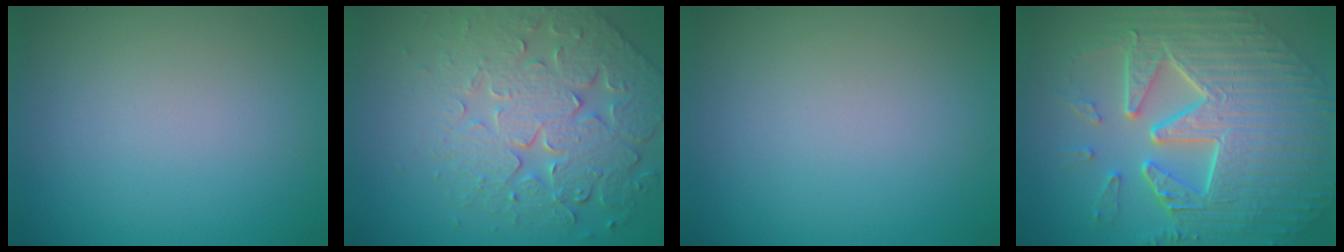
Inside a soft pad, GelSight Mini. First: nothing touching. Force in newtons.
{"total": 7.7, "press": 5.8, "slide": 5.0}
{"total": 0.0}
{"total": 10.8, "press": 7.4, "slide": 7.8}